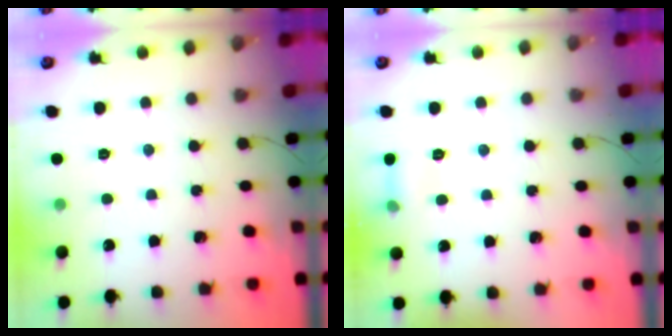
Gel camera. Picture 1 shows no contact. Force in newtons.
{"total": 6.6, "press": 6.3, "slide": 2.0}